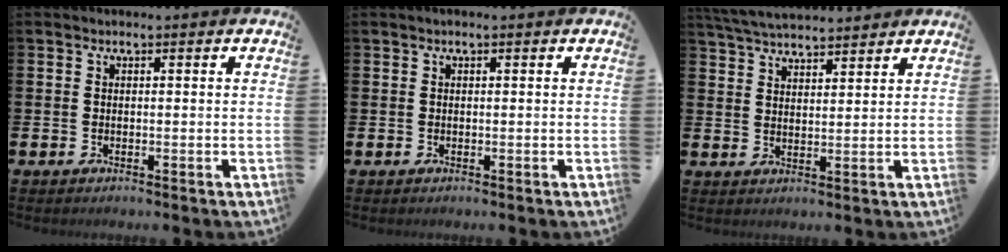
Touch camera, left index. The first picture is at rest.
{"total": 0.0}
{"total": 4.5, "force": [4.5, 0.6, 0.6], "torque": [-0.032, -0.017, 0.082]}